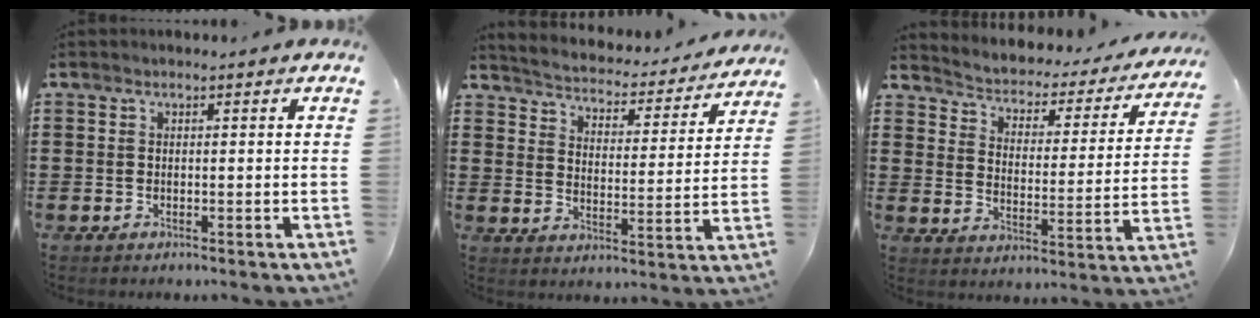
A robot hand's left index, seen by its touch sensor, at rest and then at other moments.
{"total": 3.1, "force": [3.1, -0.1, 0.0], "torque": [-0.023, -0.035, 0.042]}
{"total": 1.8, "force": [1.5, 0.8, 0.3], "torque": [-0.022, -0.024, 0.014]}